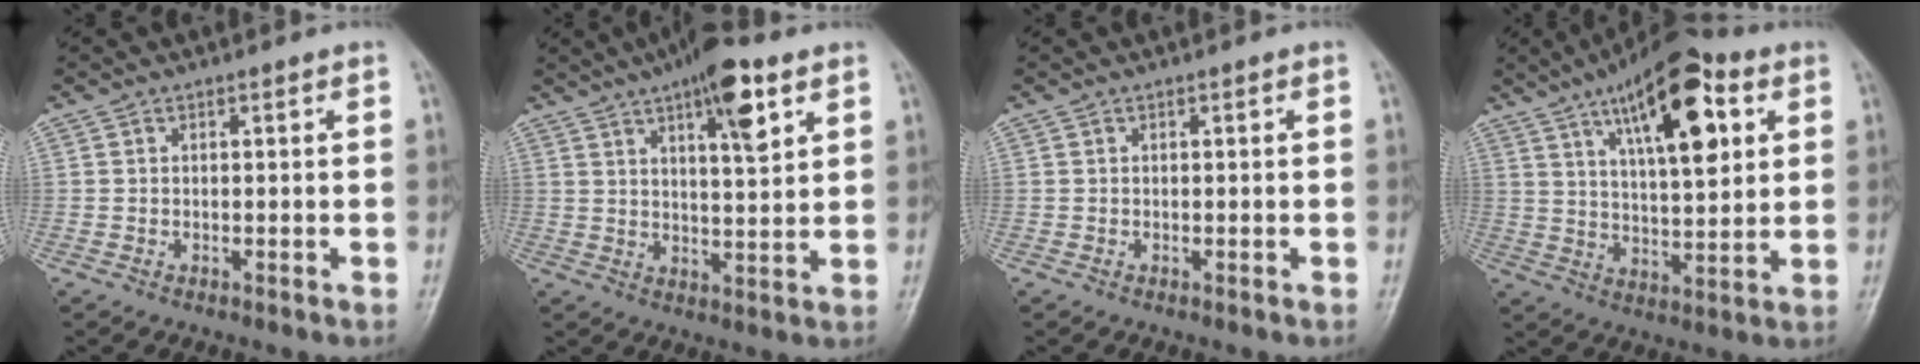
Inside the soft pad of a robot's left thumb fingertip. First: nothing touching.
{"total": 11.4, "force": [6.1, 3.2, 9.1], "torque": [-0.126, -0.021, 0.091]}
{"total": 0.0}
{"total": 17.9, "force": [7.6, 6.9, 14.7], "torque": [-0.198, -0.017, 0.120]}